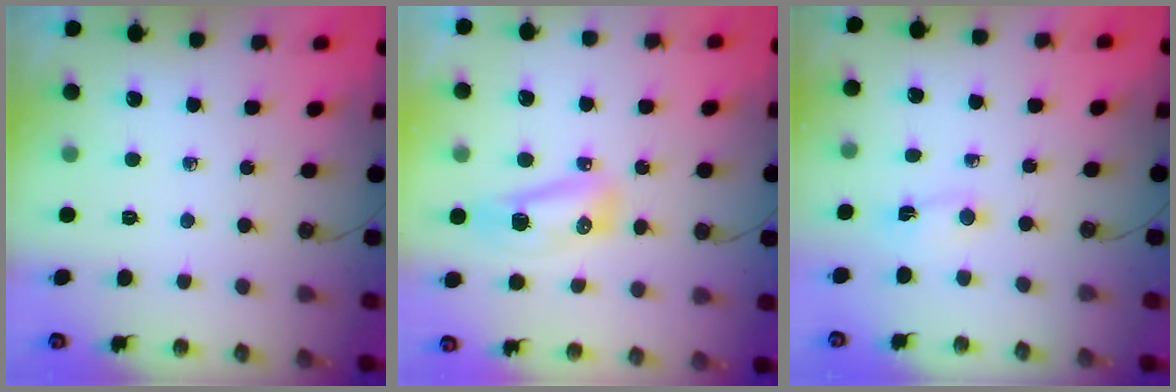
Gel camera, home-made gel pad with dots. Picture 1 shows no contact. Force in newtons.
{"total": 10.9, "press": 9.3, "slide": 5.7}
{"total": 1.1, "press": 1.0, "slide": 0.6}